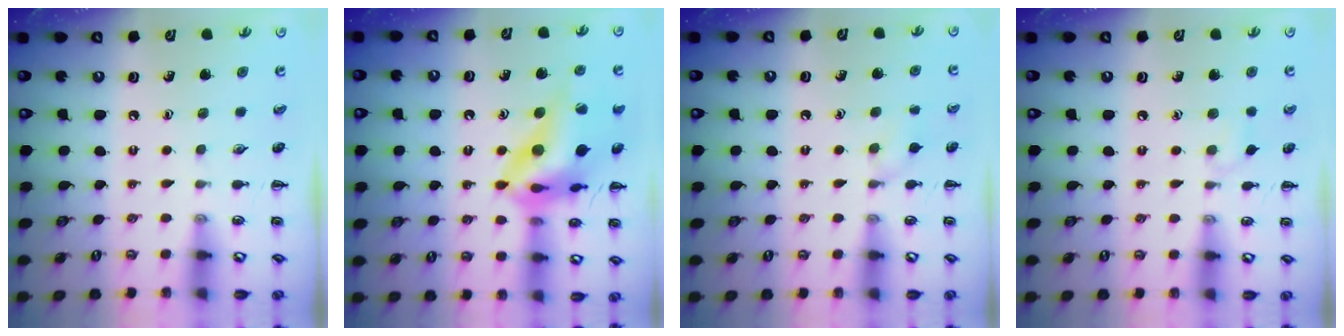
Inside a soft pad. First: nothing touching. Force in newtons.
{"total": 17.9, "press": 17.5, "slide": 3.6}
{"total": 7.2, "press": 6.9, "slide": 2.2}
{"total": 4.3, "press": 4.0, "slide": 1.7}